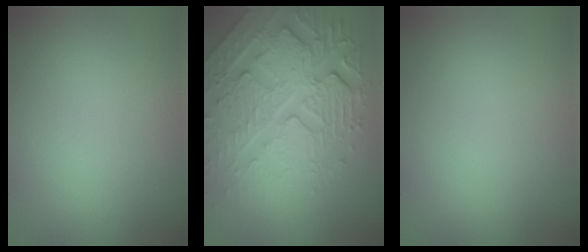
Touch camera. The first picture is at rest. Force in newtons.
{"total": 7.1, "press": 5.6, "slide": 4.4}
{"total": 0.0}